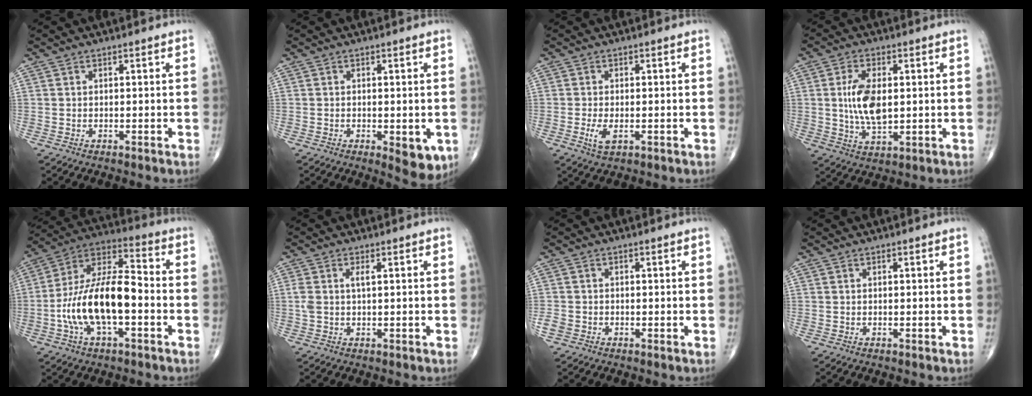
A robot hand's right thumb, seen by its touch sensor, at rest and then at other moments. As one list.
[{"total": 6.0, "force": [-1.7, 2.5, 5.2], "torque": [-0.052, -0.010, -0.017]}, {"total": 3.4, "force": [-0.9, 1.6, 2.8], "torque": [-0.061, -0.007, -0.016]}, {"total": 9.2, "force": [0.8, 4.7, 7.9], "torque": [-0.152, -0.008, 0.020]}, {"total": 18.2, "force": [-4.0, 8.1, 15.8], "torque": [-0.296, 0.044, -0.076]}, {"total": 2.5, "force": [0.6, 0.9, 2.3], "torque": [-0.064, 0.013, 0.015]}, {"total": 1.9, "force": [-0.8, 1.5, 0.8], "torque": [-0.015, 0.001, -0.020]}, {"total": 0.0}]